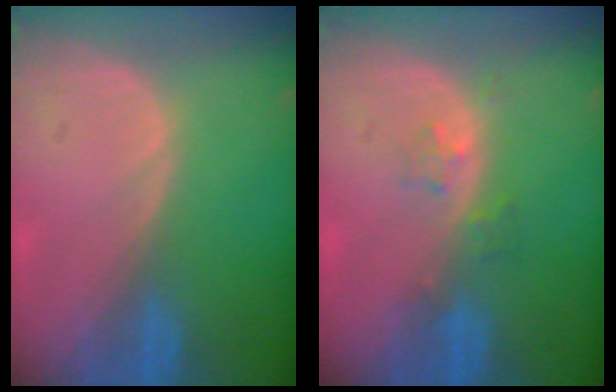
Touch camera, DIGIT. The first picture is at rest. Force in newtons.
{"total": 2.3, "press": 2.2, "slide": 0.3}